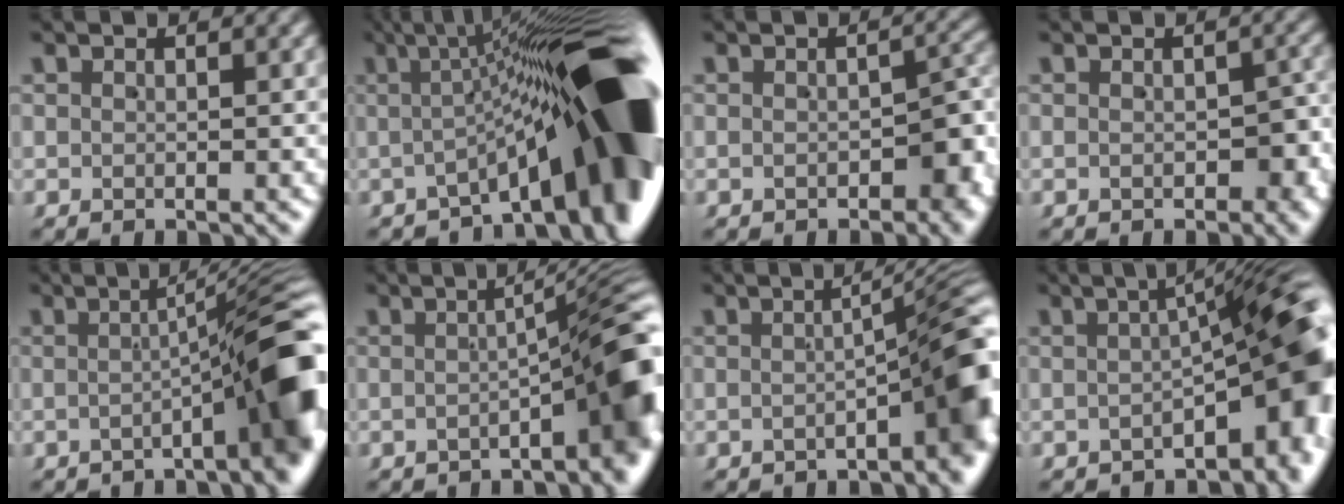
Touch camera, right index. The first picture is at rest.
{"total": 17.5, "force": [-2.6, 6.0, 16.2], "torque": [-0.192, 0.004, -0.040]}
{"total": 3.7, "force": [-1.6, 1.8, 2.8], "torque": [-0.033, -0.002, -0.021]}
{"total": 2.7, "force": [-1.0, 1.7, 1.9], "torque": [-0.019, -0.004, -0.014]}
{"total": 9.6, "force": [-2.9, 1.9, 8.9], "torque": [-0.096, 0.022, -0.049]}
{"total": 8.5, "force": [-2.6, 2.3, 7.8], "torque": [-0.084, 0.016, -0.042]}
{"total": 7.6, "force": [-2.3, 2.0, 7.0], "torque": [-0.077, 0.013, -0.036]}
{"total": 10.2, "force": [-2.2, 3.6, 9.3], "torque": [-0.095, 0.010, -0.030]}